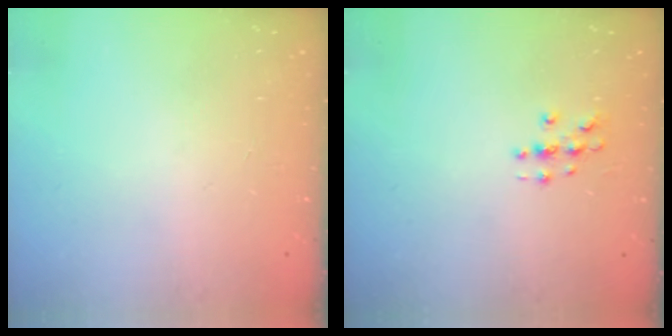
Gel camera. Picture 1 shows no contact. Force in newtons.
{"total": 3.4, "press": 3.4, "slide": 0.2}